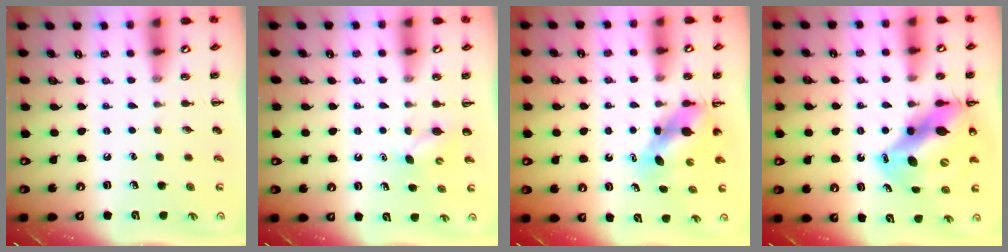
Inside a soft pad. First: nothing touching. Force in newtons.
{"total": 3.4, "press": 3.2, "slide": 1.0}
{"total": 6.2, "press": 6.1, "slide": 1.1}
{"total": 14.0, "press": 13.4, "slide": 4.0}